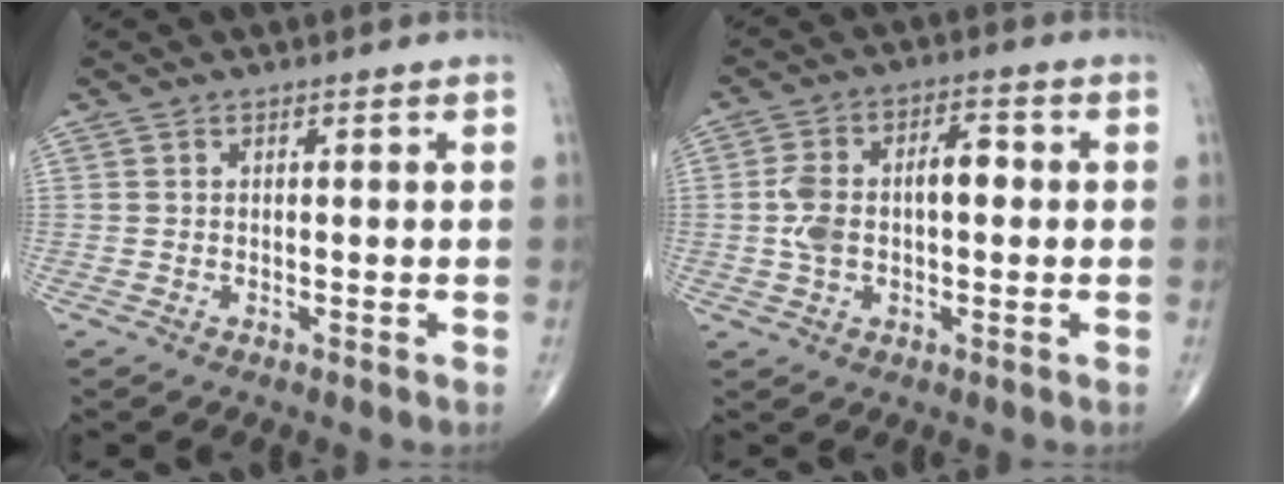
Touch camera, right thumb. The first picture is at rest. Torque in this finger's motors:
{"motor_torque": [1.22, 1.19, 0.90, -0.06, 0.07]}